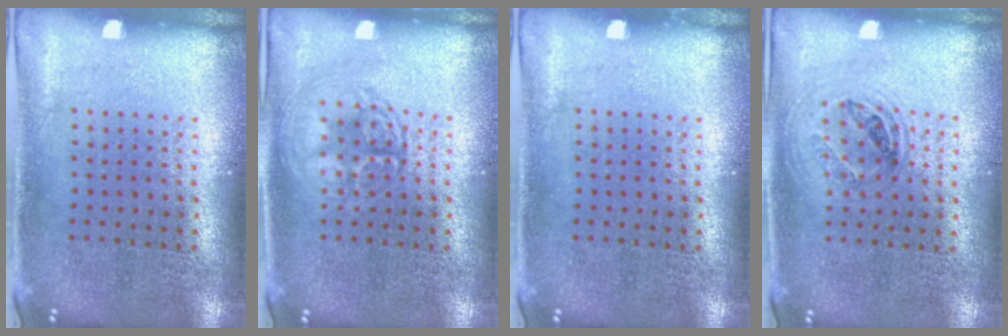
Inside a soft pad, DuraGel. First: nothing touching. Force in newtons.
{"total": 2.6, "press": 2.6, "slide": 0.4}
{"total": 0.0}
{"total": 1.0, "press": 1.0, "slide": 0.4}